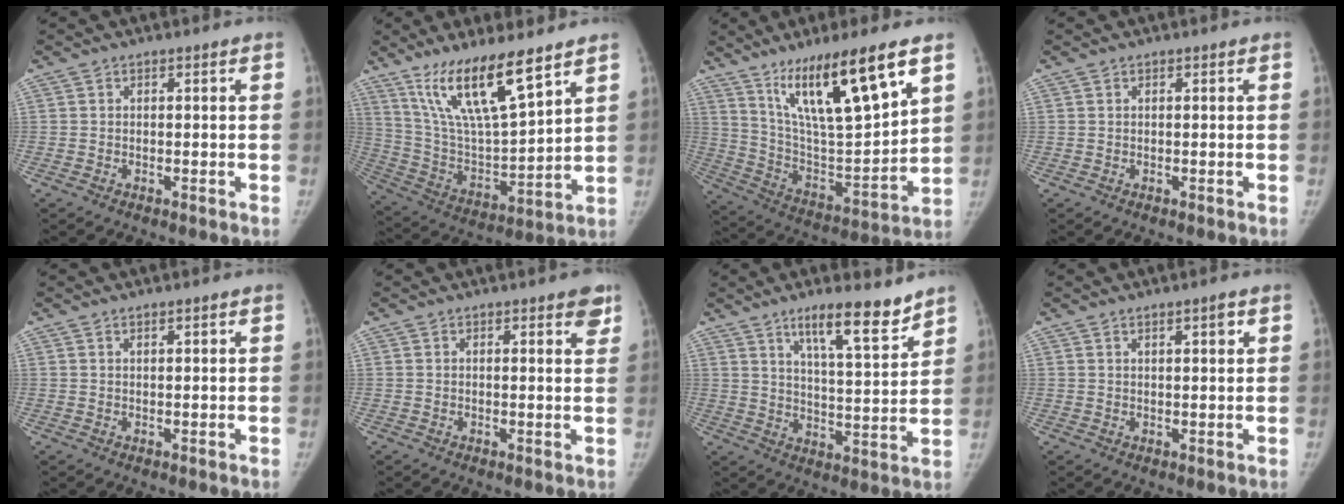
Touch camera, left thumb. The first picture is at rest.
{"total": 18.1, "force": [12.0, 4.0, 12.9], "torque": [-0.221, -0.060, 0.237]}
{"total": 21.6, "force": [12.5, 4.2, 17.0], "torque": [-0.280, -0.051, 0.230]}
{"total": 0.0}
{"total": 1.0, "force": [0.7, 0.1, 0.6], "torque": [-0.008, -0.004, 0.013]}
{"total": 3.8, "force": [2.3, 1.2, 2.7], "torque": [-0.019, -0.009, 0.023]}
{"total": 11.8, "force": [8.5, 2.2, 7.9], "torque": [-0.109, -0.059, 0.141]}
{"total": 2.3, "force": [1.3, 0.4, 1.8], "torque": [-0.023, -0.007, 0.021]}